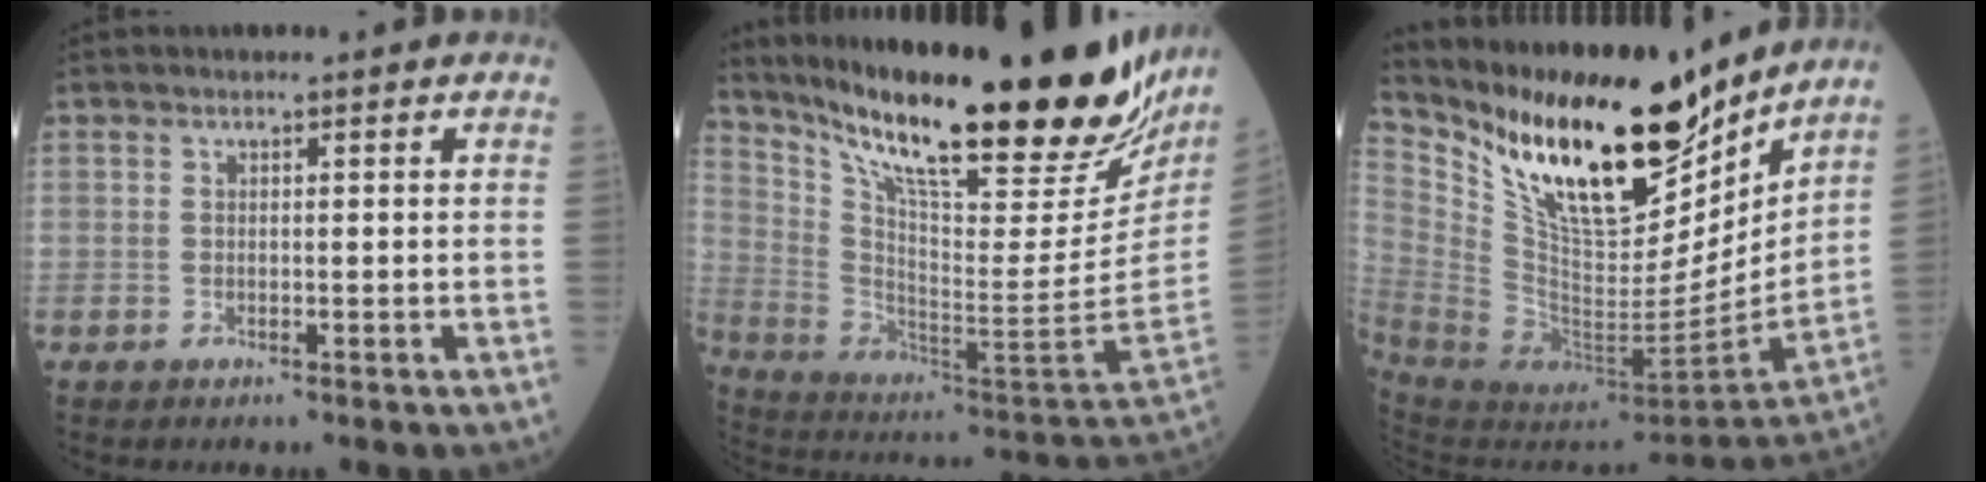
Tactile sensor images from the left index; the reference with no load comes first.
{"total": 35.2, "force": [27.2, 6.1, 21.6], "torque": [-0.349, -0.070, 0.392]}
{"total": 25.7, "force": [19.0, 7.6, 15.4], "torque": [-0.289, -0.021, 0.330]}